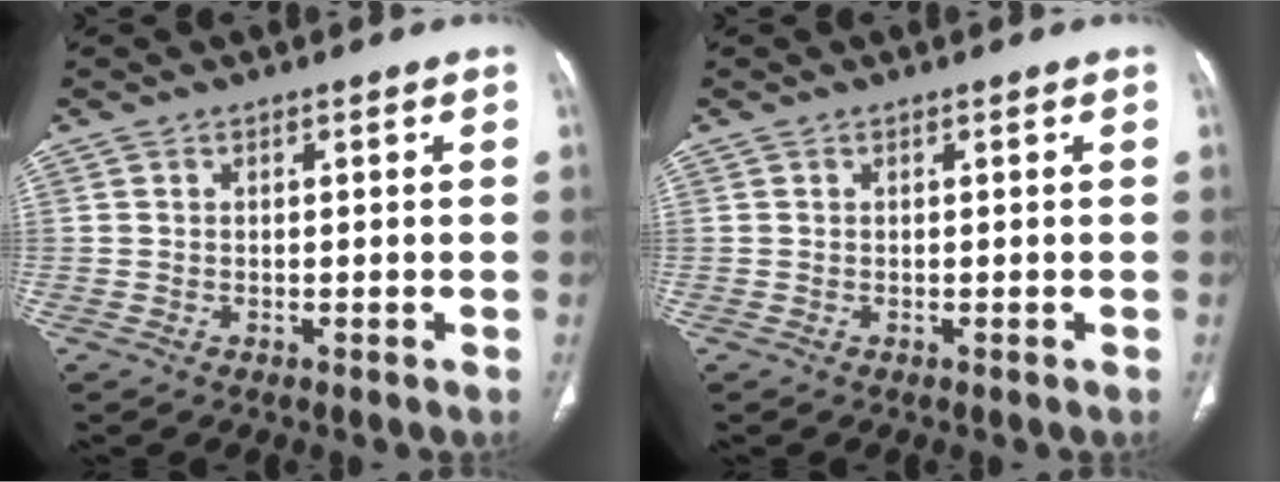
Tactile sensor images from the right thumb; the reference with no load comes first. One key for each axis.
{"total": 0.0}